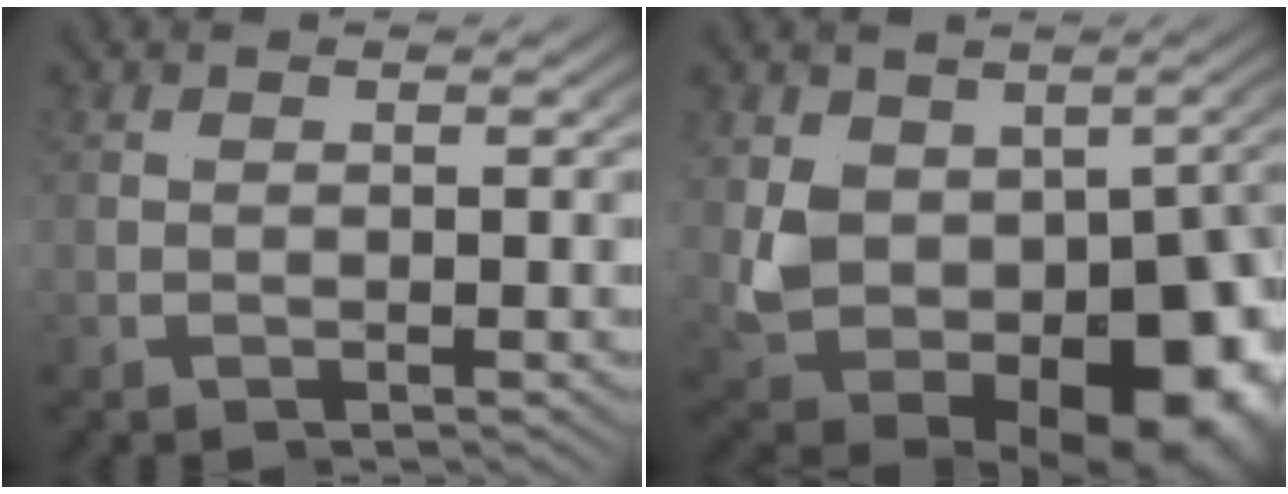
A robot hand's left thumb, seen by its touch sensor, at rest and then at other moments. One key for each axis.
{"total": 15.0, "fx": -0.9, "fy": 10.3, "fz": 10.8, "tx": -0.195, "ty": -0.026, "tz": -0.011}